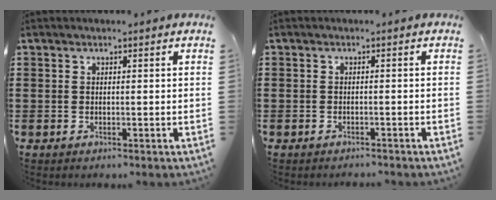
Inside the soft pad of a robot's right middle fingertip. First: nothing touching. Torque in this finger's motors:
{"motor_torque": [0.19, -0.17, -0.47, -0.05]}